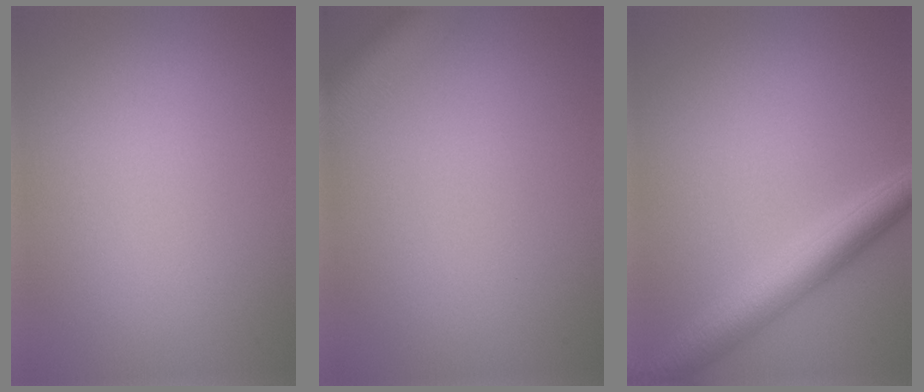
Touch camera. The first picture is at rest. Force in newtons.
{"total": 4.2, "press": 4.2, "slide": 0.2}
{"total": 4.9, "press": 4.9, "slide": 0.1}